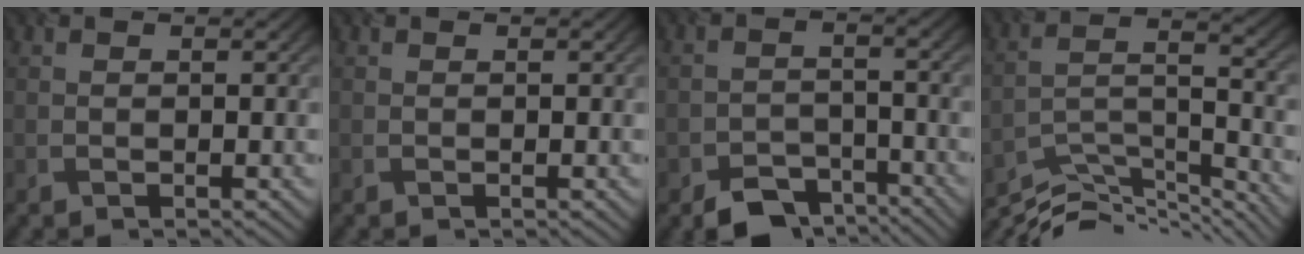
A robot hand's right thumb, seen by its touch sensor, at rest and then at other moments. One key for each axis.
{"total": 0.0}
{"total": 5.9, "fx": -4.5, "fy": 3.0, "fz": 2.4, "tx": -0.039, "ty": -0.008, "tz": -0.080}
{"total": 10.2, "fx": -8.3, "fy": 2.5, "fz": 5.3, "tx": -0.099, "ty": -0.005, "tz": -0.148}